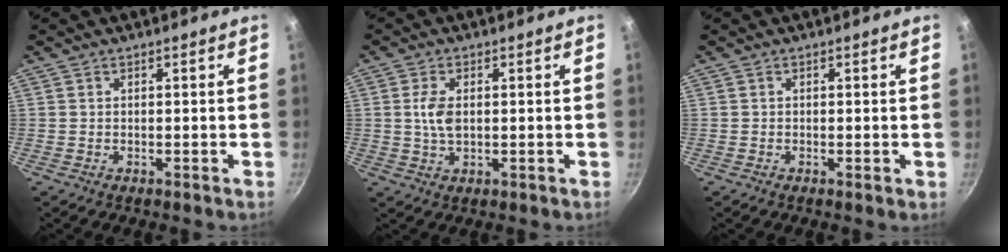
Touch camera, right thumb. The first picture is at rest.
{"total": 4.6, "force": [0.5, 2.6, 3.8], "torque": [-0.081, -0.002, 0.012]}
{"total": 0.7, "force": [-0.1, 0.2, 0.7], "torque": [-0.013, -0.003, -0.003]}